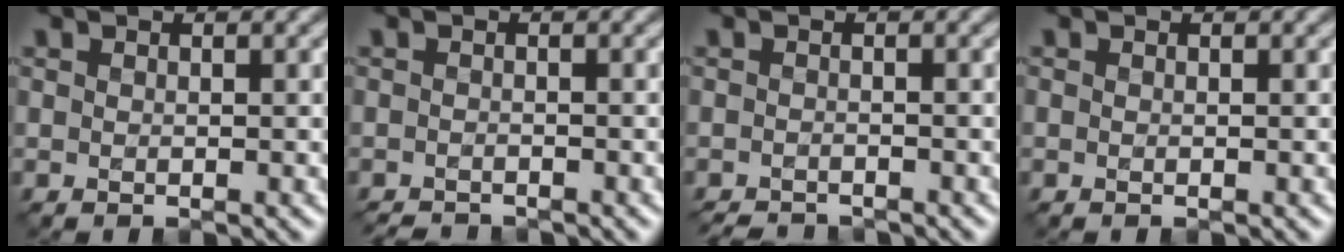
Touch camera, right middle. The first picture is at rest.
{"total": 2.0, "force": [-1.9, 0.2, 0.4], "torque": [-0.003, -0.007, -0.034]}
{"total": 2.4, "force": [-2.3, 0.3, 0.5], "torque": [-0.005, -0.007, -0.041]}
{"total": 0.0}